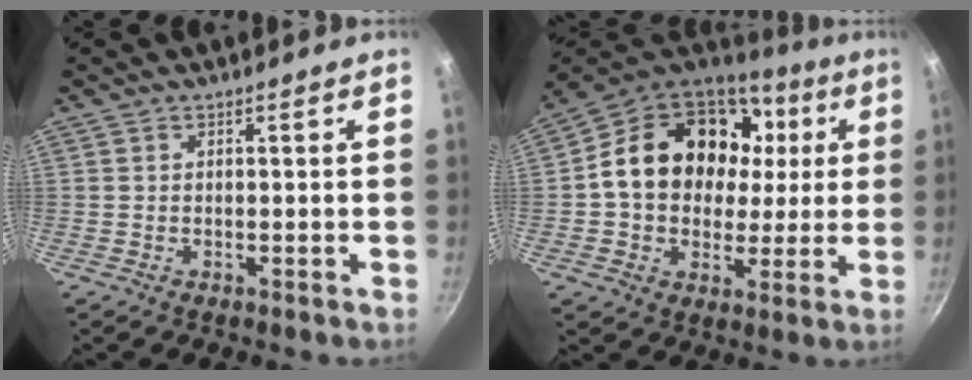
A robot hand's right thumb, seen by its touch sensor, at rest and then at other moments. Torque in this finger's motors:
{"motor_torque": [1.41, 3.60, 1.03, -0.94, 0.48]}